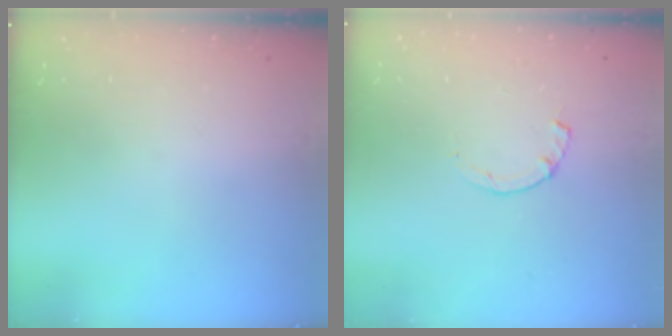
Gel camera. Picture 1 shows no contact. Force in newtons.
{"total": 1.0, "press": 0.9, "slide": 0.2}